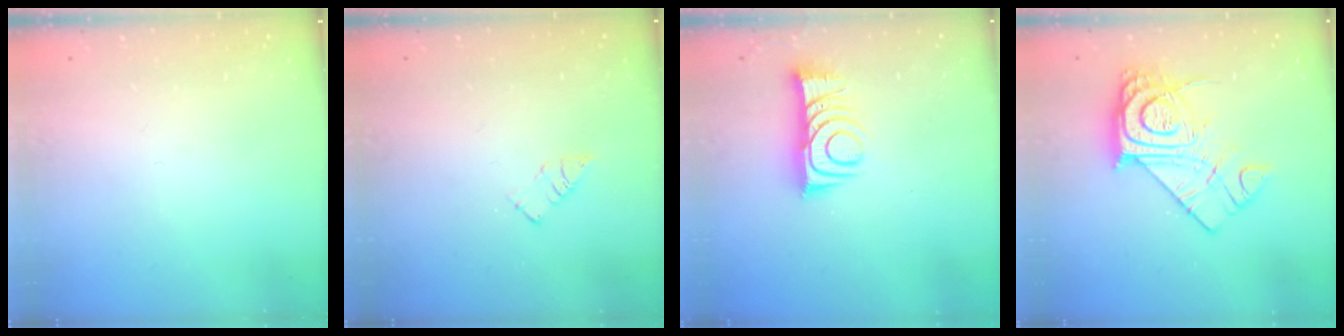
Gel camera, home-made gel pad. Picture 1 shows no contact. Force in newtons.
{"total": 3.3, "press": 3.3, "slide": 0.3}
{"total": 10.2, "press": 10.2, "slide": 0.4}
{"total": 19.5, "press": 19.4, "slide": 1.6}